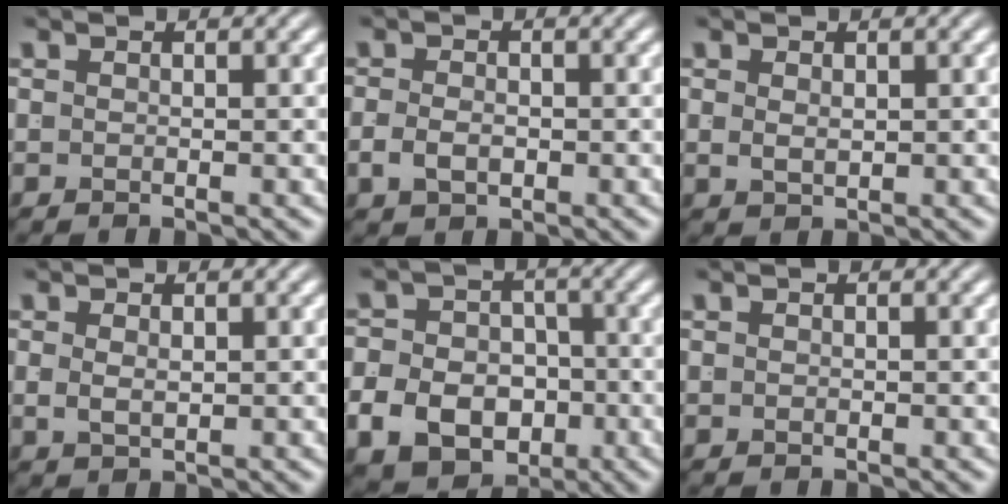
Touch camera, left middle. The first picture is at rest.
{"total": 1.9, "force": [-0.8, 1.2, 1.3], "torque": [-0.021, 0.000, -0.008]}
{"total": 0.8, "force": [0.5, 0.2, 0.6], "torque": [-0.007, -0.001, 0.018]}
{"total": 1.1, "force": [0.4, 0.5, 0.9], "torque": [-0.018, -0.003, 0.016]}
{"total": 9.1, "force": [-3.0, 7.7, 3.8], "torque": [-0.058, -0.031, -0.046]}
{"total": 0.7, "force": [-0.1, 0.7, 0.1], "torque": [-0.007, 0.003, -0.004]}